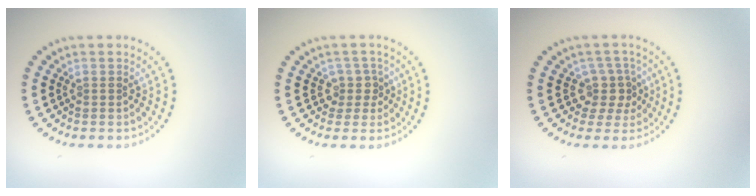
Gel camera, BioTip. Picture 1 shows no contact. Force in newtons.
{"total": 1.9, "press": 1.4, "slide": 1.3}
{"total": 2.8, "press": 2.1, "slide": 1.8}